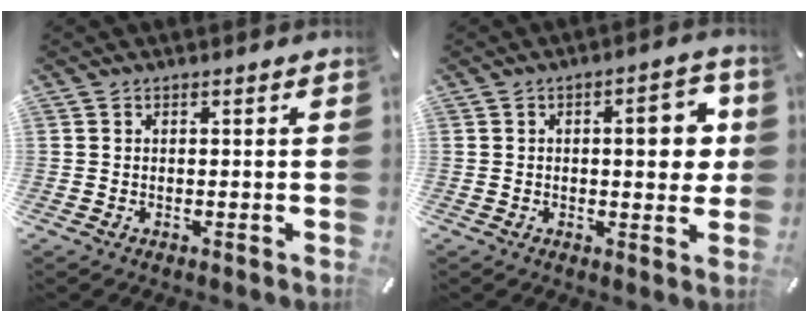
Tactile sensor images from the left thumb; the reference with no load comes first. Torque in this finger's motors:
{"motor_torque": [1.41, 1.35, 0.59, -0.34, 0.05]}